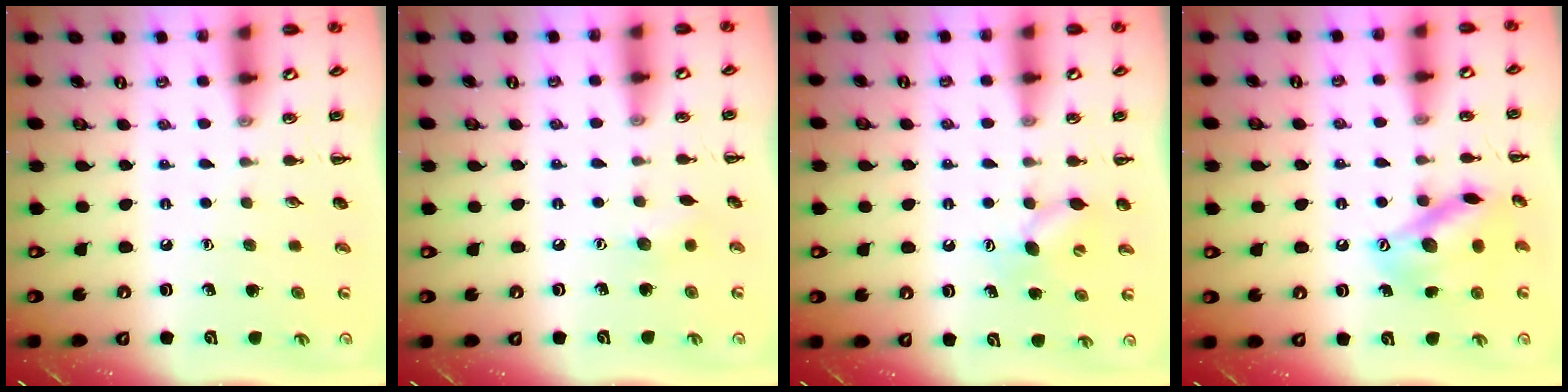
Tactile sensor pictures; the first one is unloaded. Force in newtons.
{"total": 5.2, "press": 5.1, "slide": 1.4}
{"total": 6.5, "press": 6.3, "slide": 1.5}
{"total": 14.3, "press": 14.3, "slide": 0.8}